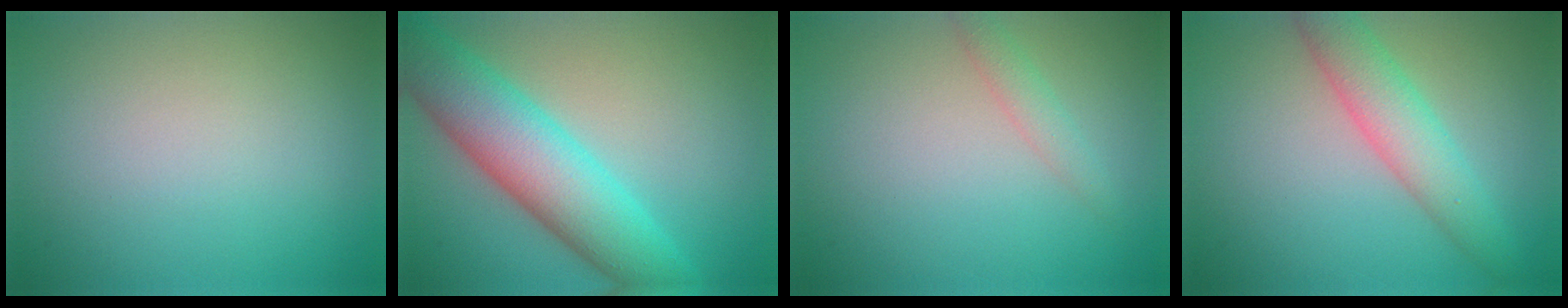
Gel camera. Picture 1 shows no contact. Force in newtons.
{"total": 8.8, "press": 8.8, "slide": 0.2}
{"total": 1.5, "press": 1.5, "slide": 0.1}
{"total": 4.4, "press": 4.4, "slide": 0.1}